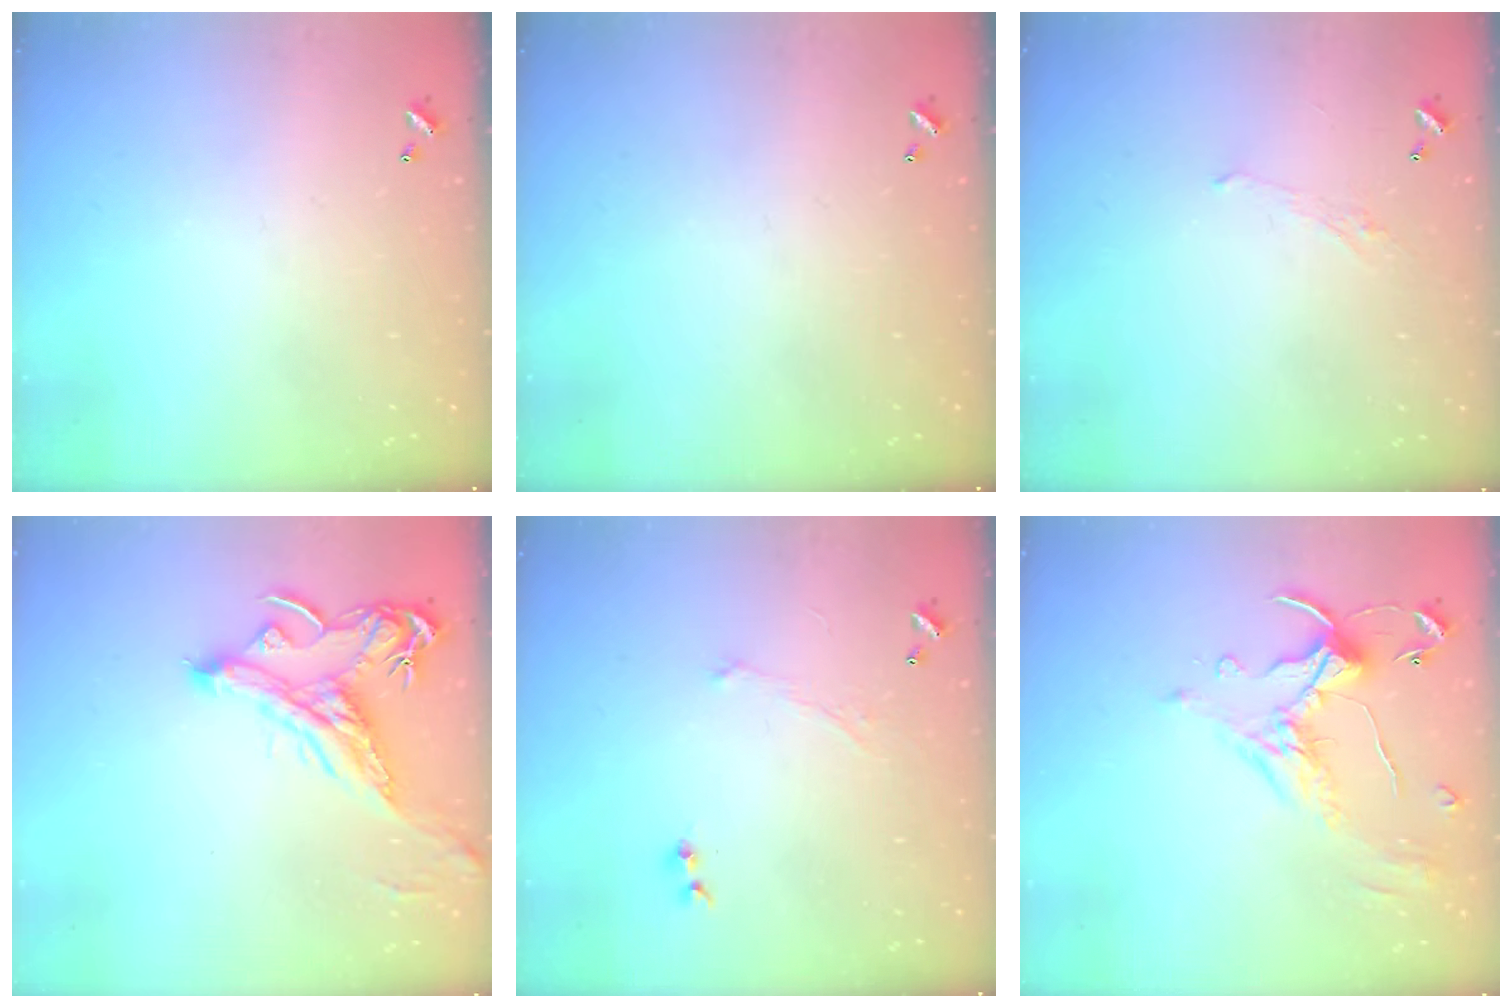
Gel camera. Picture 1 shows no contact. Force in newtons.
{"total": 0.0}
{"total": 1.8, "press": 1.7, "slide": 0.7}
{"total": 1.4, "press": 0.8, "slide": 1.1}
{"total": 2.4, "press": 2.2, "slide": 0.9}
{"total": 1.7, "press": 1.3, "slide": 1.1}